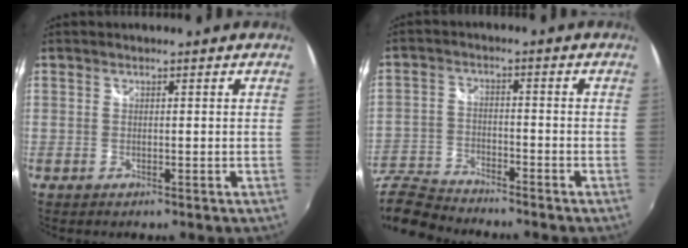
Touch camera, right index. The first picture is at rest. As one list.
[{"total": 11.4, "force": [-10.2, 3.3, 3.8], "torque": [-0.114, -0.010, -0.202]}]